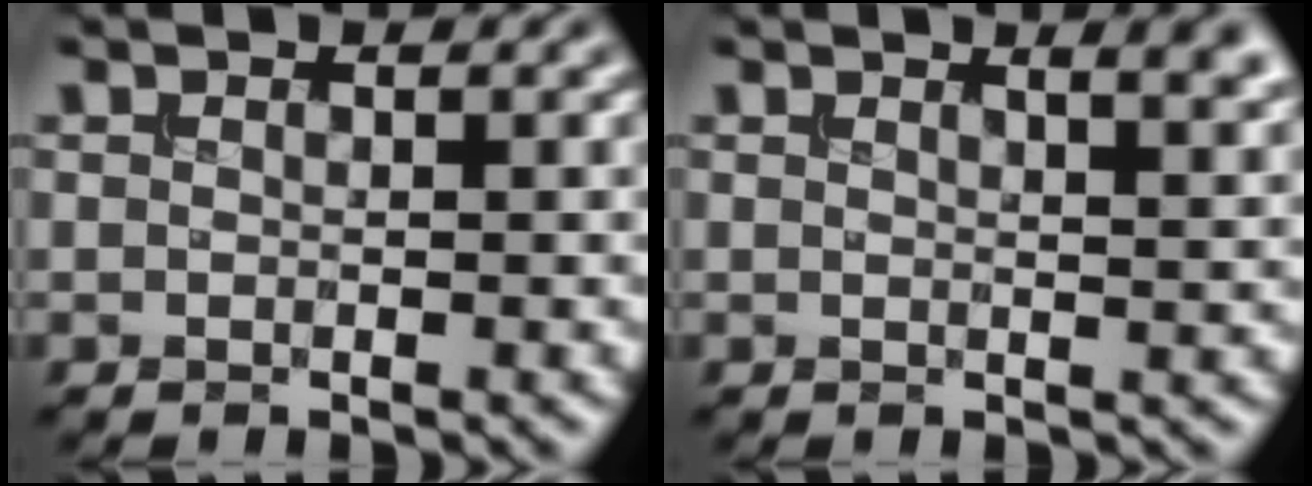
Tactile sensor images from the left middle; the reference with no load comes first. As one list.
[{"total": 4.3, "force": [2.6, 1.7, 2.9], "torque": [-0.011, 0.023, 0.011]}]